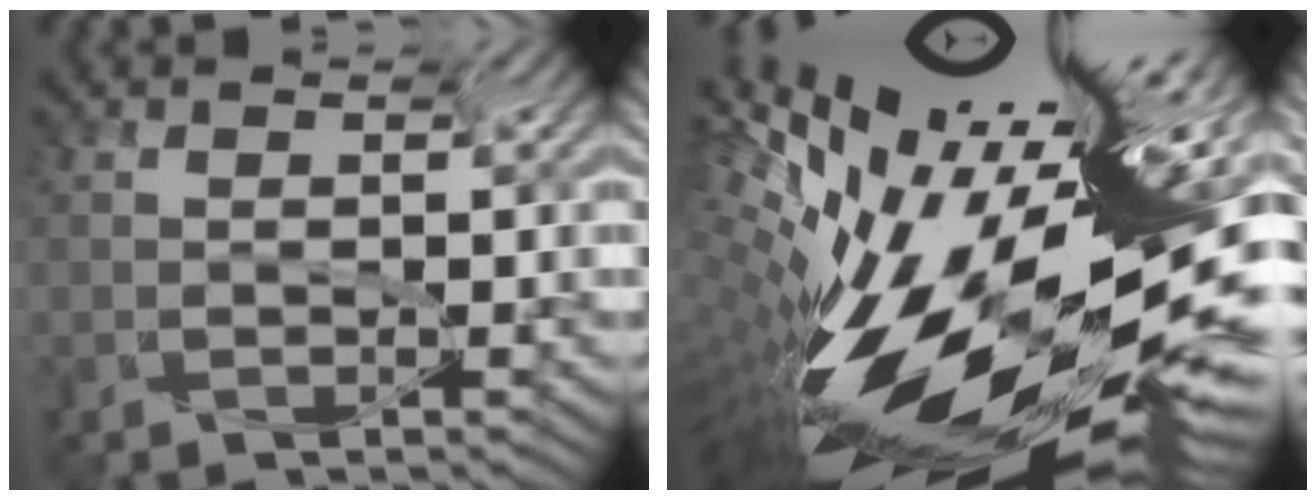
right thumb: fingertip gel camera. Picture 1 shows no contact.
{"total": 16.9, "force": [-5.8, 4.8, 15.2], "torque": [-0.247, -0.047, -0.090]}